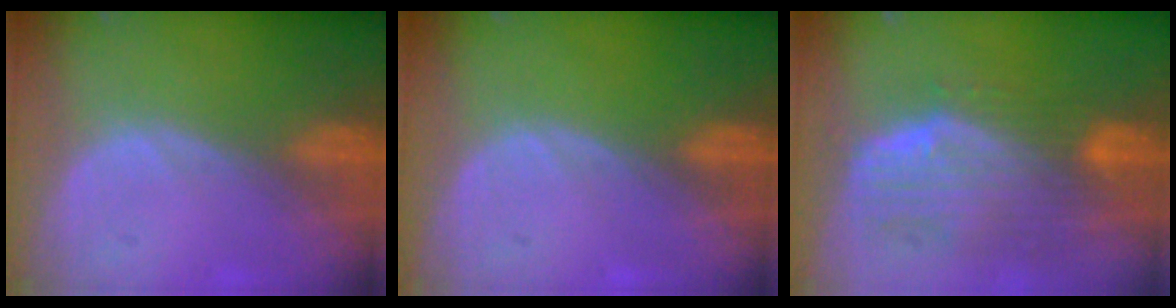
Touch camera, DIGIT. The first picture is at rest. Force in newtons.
{"total": 0.0}
{"total": 10.5, "press": 9.0, "slide": 5.4}